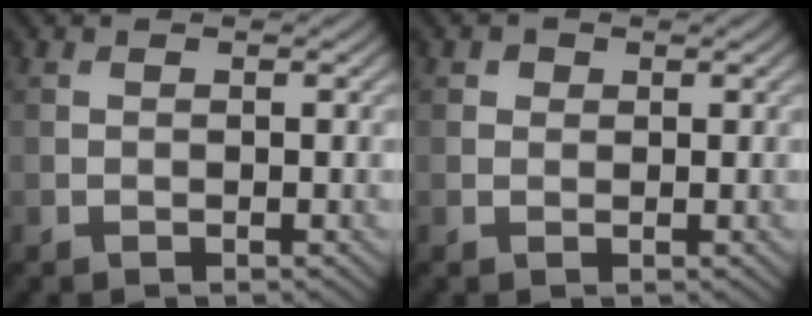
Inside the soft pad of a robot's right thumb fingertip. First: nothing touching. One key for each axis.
{"total": 0.9, "fx": 0.4, "fy": 0.8, "fz": 0.3, "tx": -0.002, "ty": -0.002, "tz": 0.004}